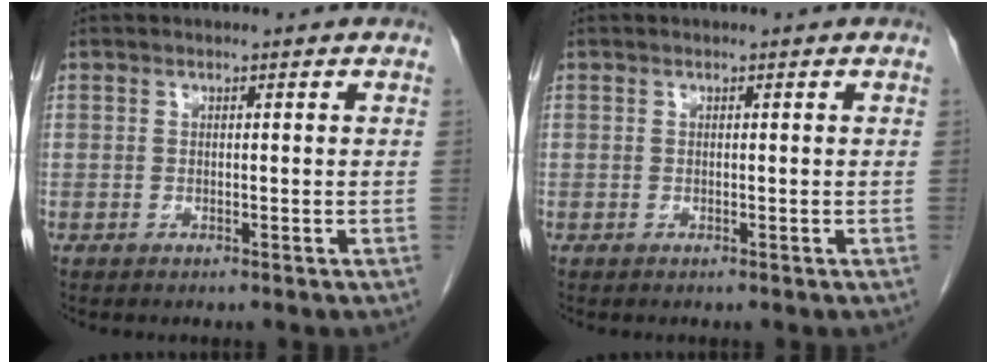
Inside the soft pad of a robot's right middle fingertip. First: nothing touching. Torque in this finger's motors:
{"motor_torque": [0.00, 0.00, 0.00, 0.00]}